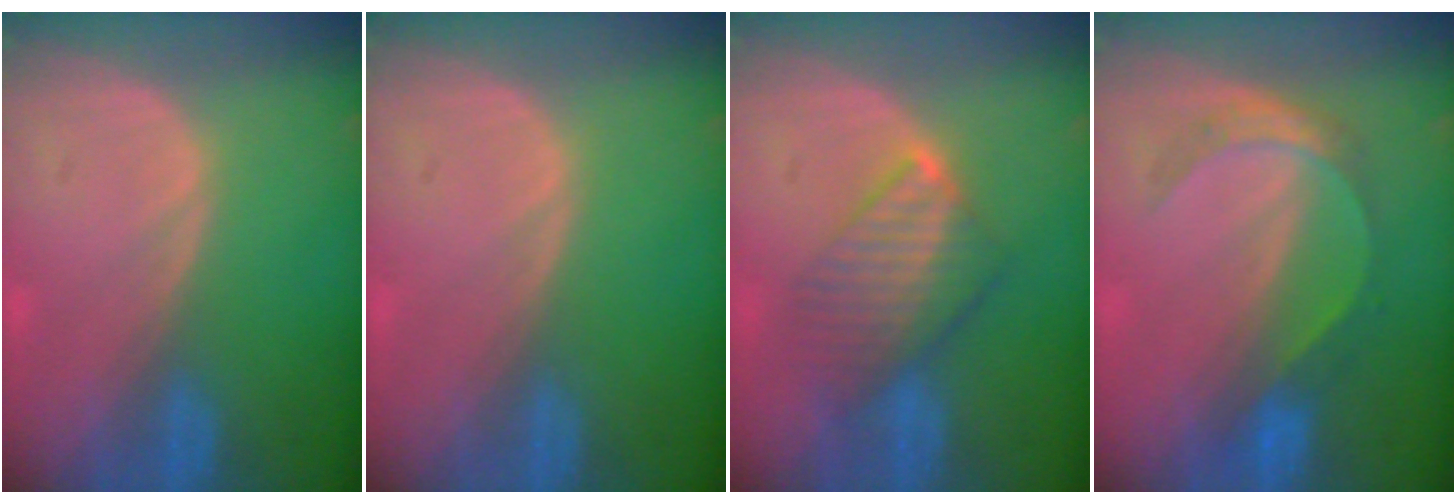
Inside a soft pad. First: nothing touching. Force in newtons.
{"total": 0.0}
{"total": 6.5, "press": 6.5, "slide": 0.7}
{"total": 5.0, "press": 4.8, "slide": 1.2}